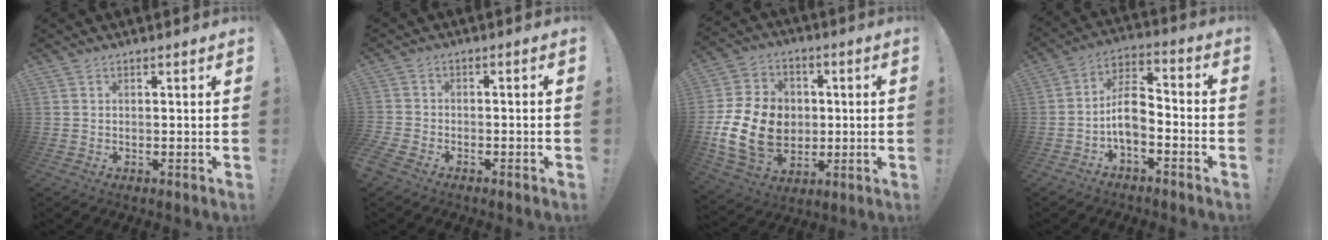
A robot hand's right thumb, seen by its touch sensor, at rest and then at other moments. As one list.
[{"total": 3.6, "force": [-3.0, 1.5, 1.4], "torque": [-0.038, 0.004, -0.058]}, {"total": 19.6, "force": [-2.2, 15.0, 12.4], "torque": [-0.231, 0.020, -0.018]}, {"total": 9.7, "force": [-3.5, 5.2, 7.4], "torque": [-0.132, 0.019, -0.062]}]